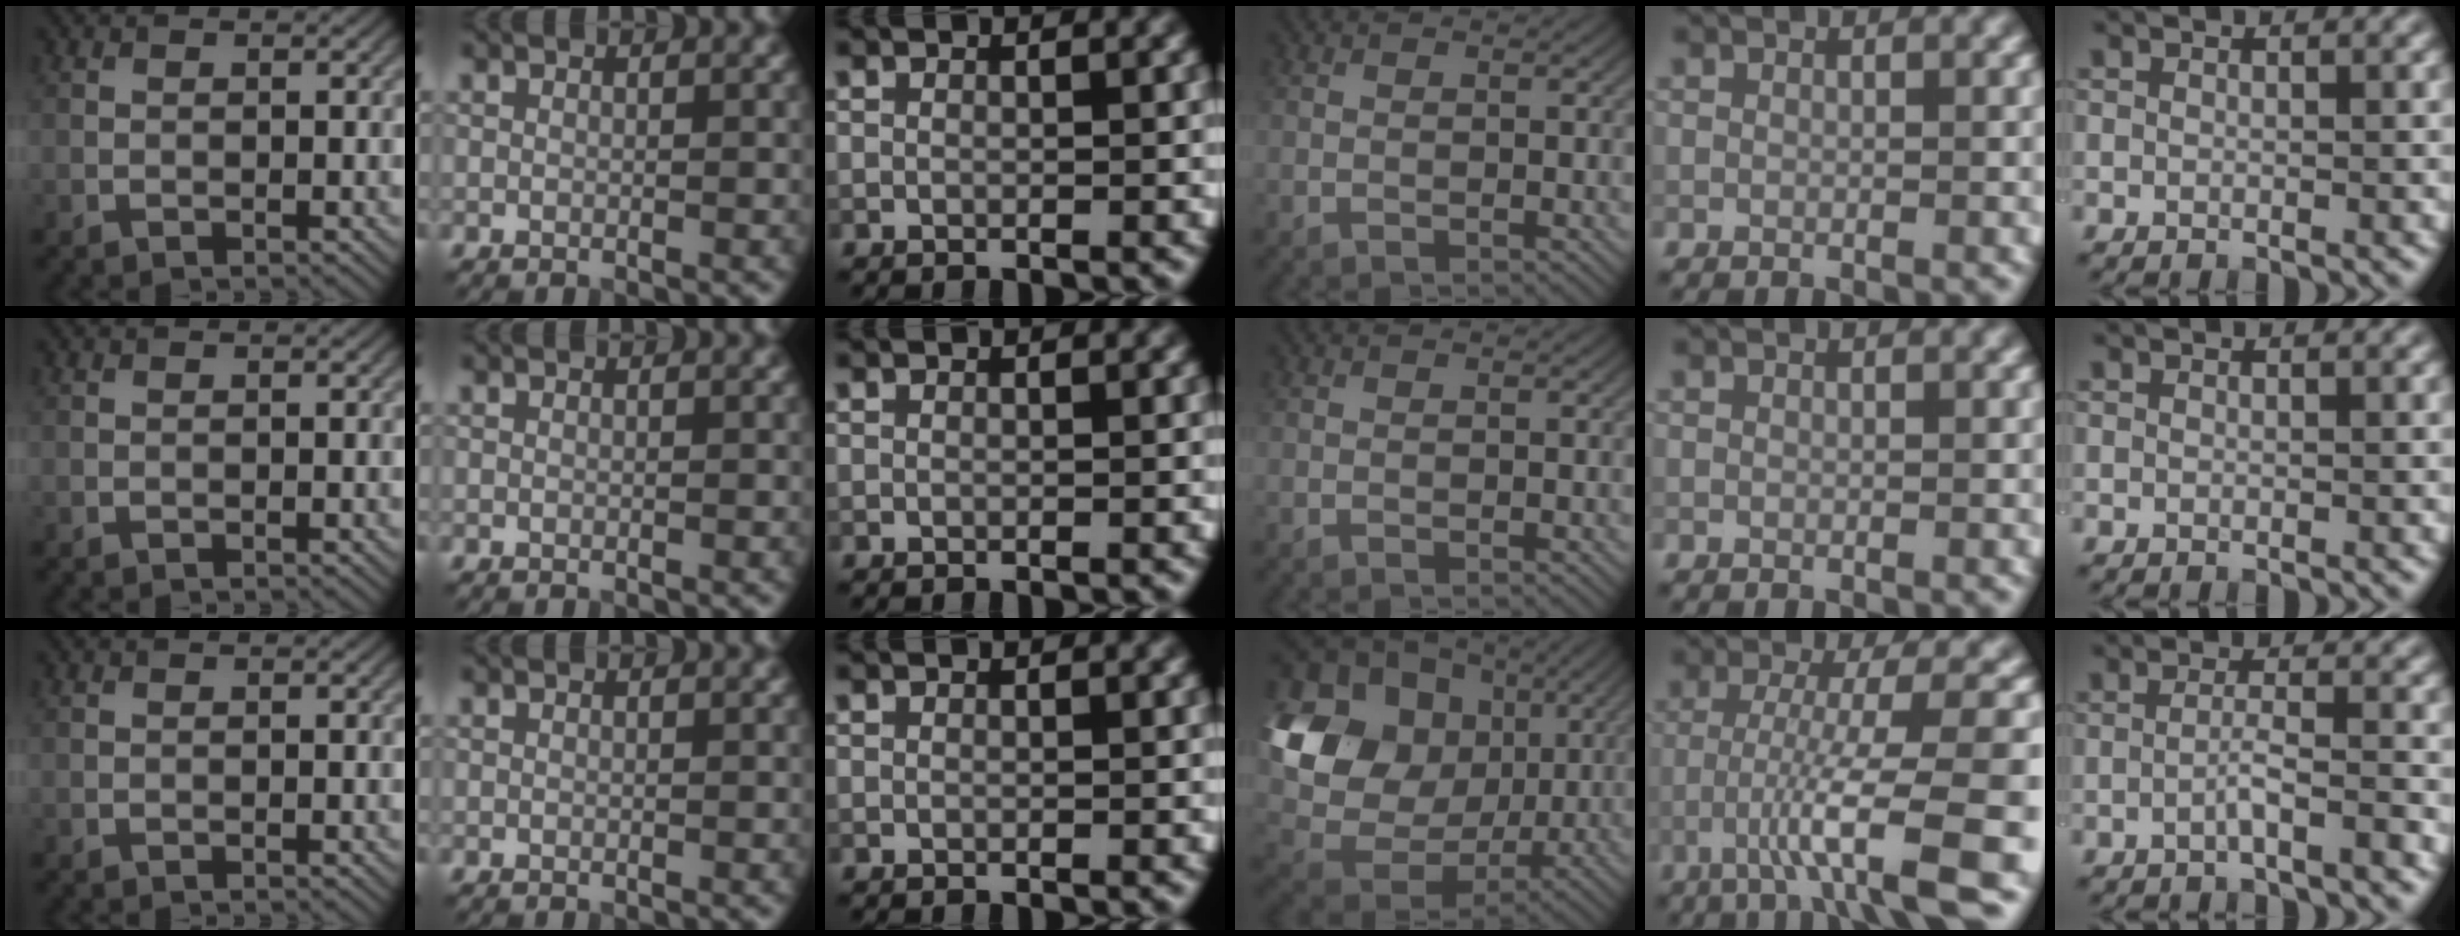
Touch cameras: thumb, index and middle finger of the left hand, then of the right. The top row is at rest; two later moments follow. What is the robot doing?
{"motion": "lift_and_place", "object": "calculator"}